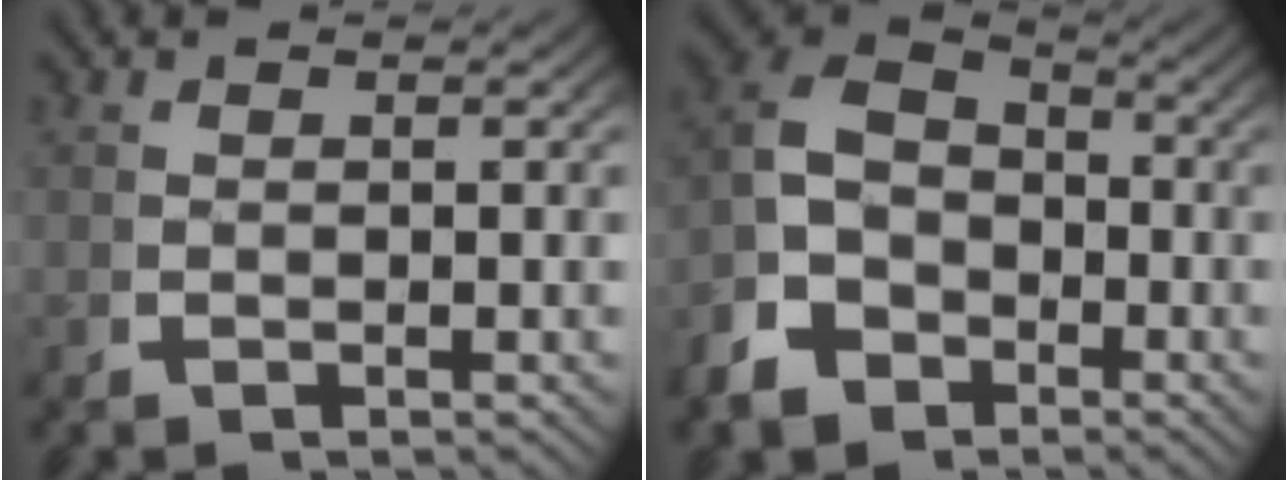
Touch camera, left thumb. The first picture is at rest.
{"total": 10.0, "force": [-0.9, 8.5, 5.2], "torque": [-0.097, -0.016, -0.024]}